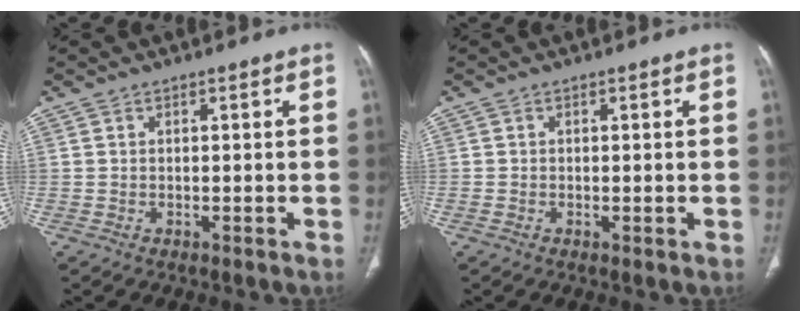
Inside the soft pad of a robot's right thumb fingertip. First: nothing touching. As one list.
[{"total": 0.7, "force": [-0.2, 0.3, 0.5], "torque": [-0.010, -0.003, -0.003]}]